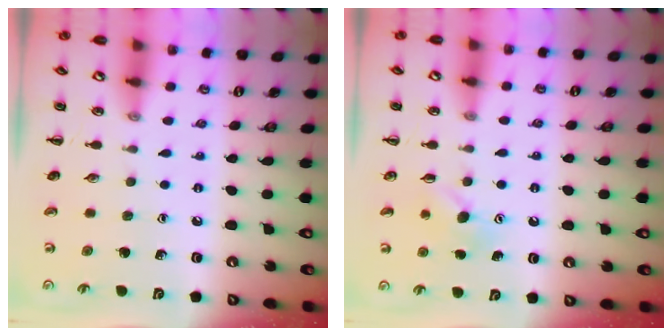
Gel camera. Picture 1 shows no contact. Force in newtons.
{"total": 4.8, "press": 4.7, "slide": 1.1}